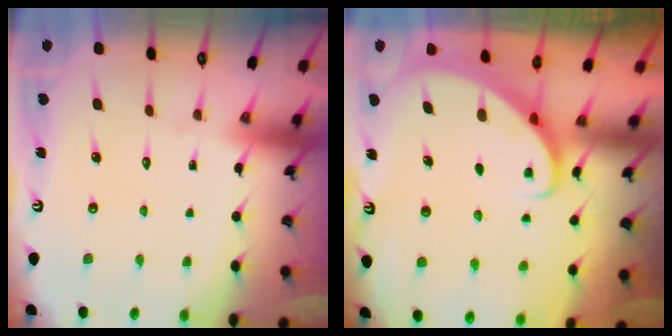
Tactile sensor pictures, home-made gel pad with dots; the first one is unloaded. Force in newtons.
{"total": 2.5, "press": 2.5, "slide": 0.3}